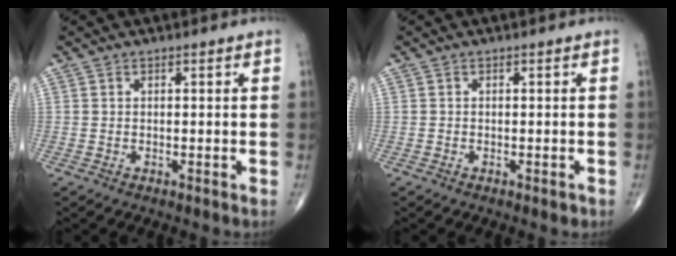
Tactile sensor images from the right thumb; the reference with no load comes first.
{"total": 0.8, "force": [-0.5, 0.4, 0.5], "torque": [-0.006, -0.001, -0.007]}